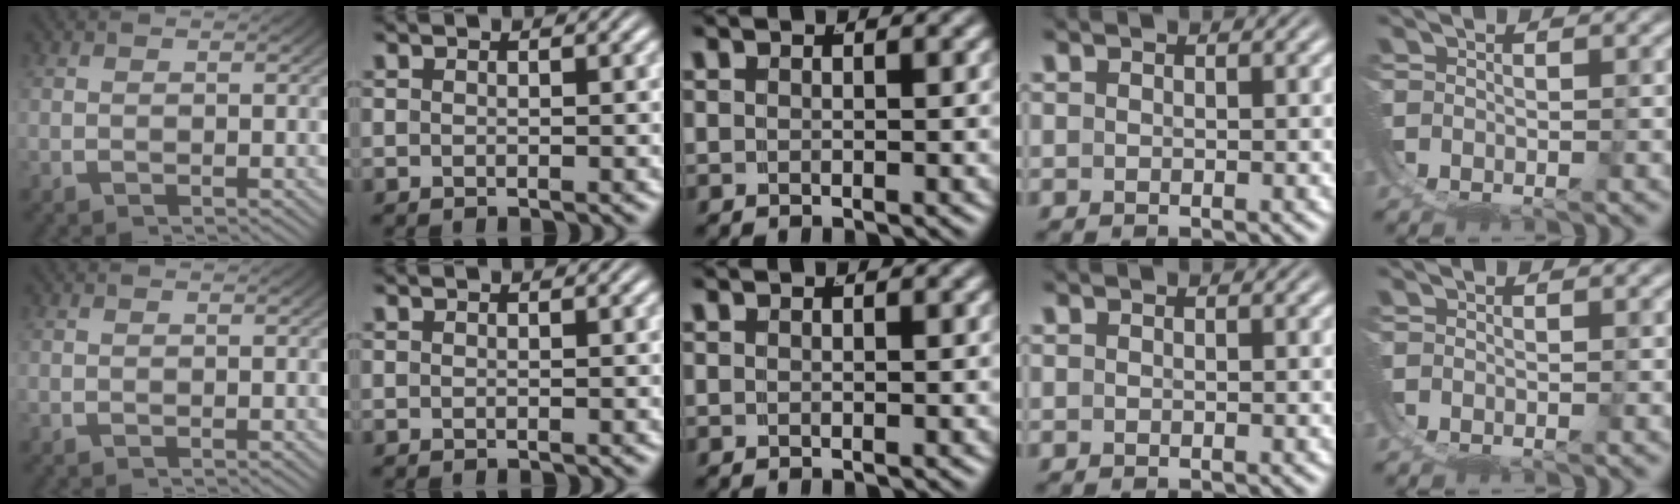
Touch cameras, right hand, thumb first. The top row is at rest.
{"ring": {"total": 1.4, "force": [-0.3, -1.3, -0.5], "torque": [0.016, -0.012, 0.006]}}